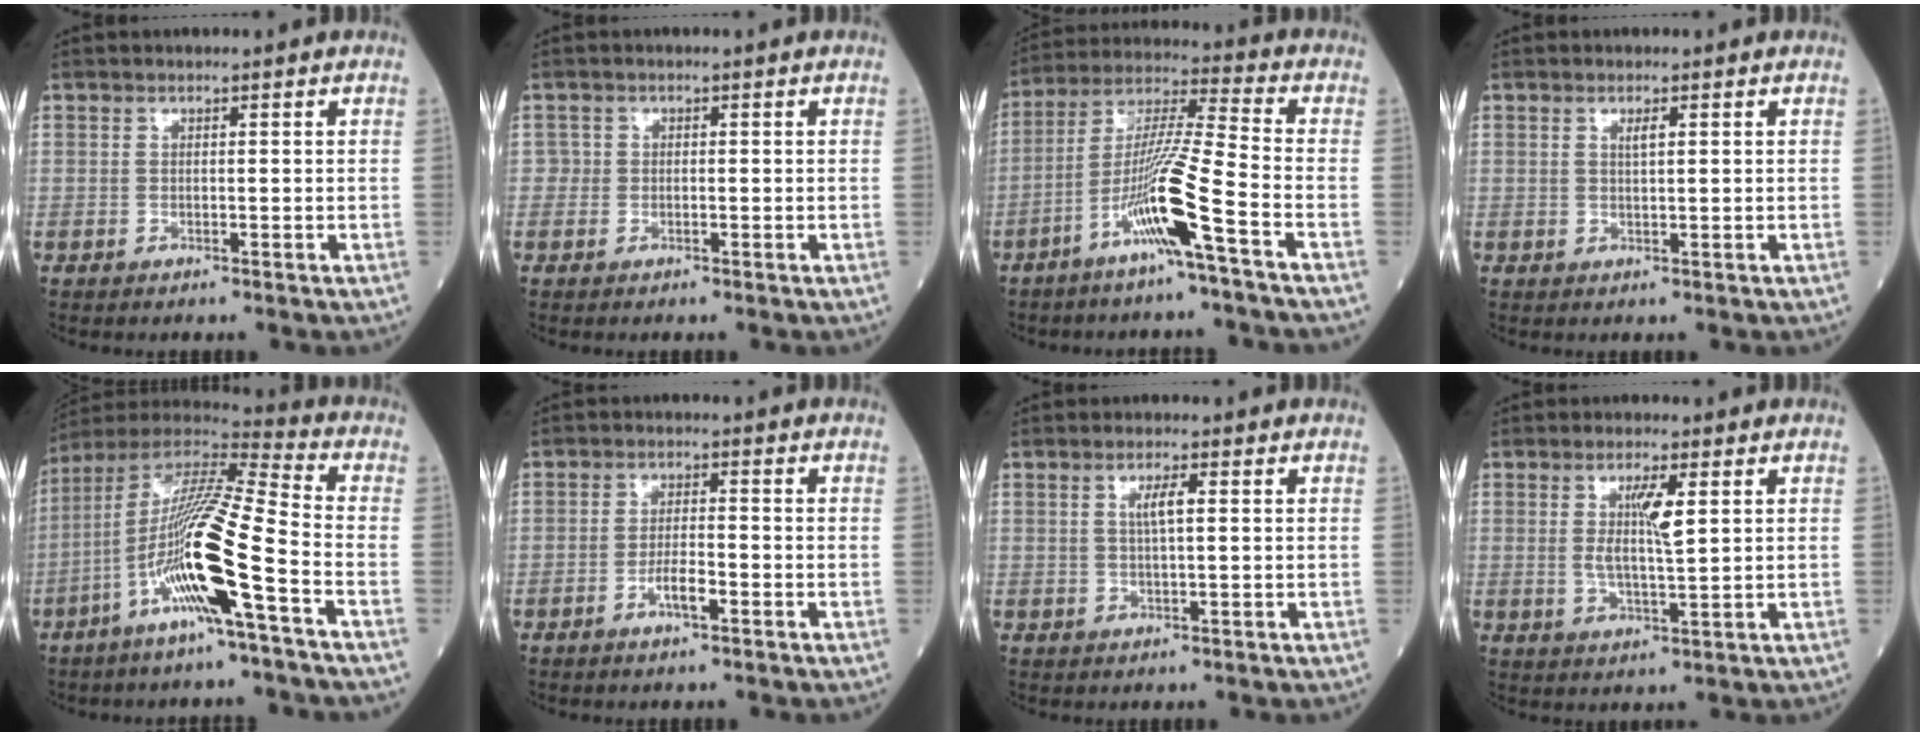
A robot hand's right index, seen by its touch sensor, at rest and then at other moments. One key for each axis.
{"total": 1.1, "fx": -0.3, "fy": 1.1, "fz": 0.0, "tx": 0.007, "ty": 0.007, "tz": -0.009}
{"total": 11.6, "fx": -5.4, "fy": -1.4, "fz": 10.2, "tx": -0.201, "ty": -0.002, "tz": -0.107}
{"total": 1.3, "fx": 0.5, "fy": 0.1, "fz": 1.1, "tx": -0.022, "ty": -0.001, "tz": 0.009}
{"total": 16.7, "fx": -6.0, "fy": 0.1, "fz": 15.6, "tx": -0.308, "ty": -0.002, "tz": -0.119}
{"total": 3.3, "fx": -1.6, "fy": 0.7, "fz": 2.8, "tx": -0.053, "ty": 0.002, "tz": -0.029}
{"total": 2.7, "fx": 0.7, "fy": 0.2, "fz": 2.6, "tx": -0.050, "ty": 0.000, "tz": 0.012}
{"total": 5.3, "fx": 1.4, "fy": 0.6, "fz": 5.1, "tx": -0.097, "ty": -0.004, "tz": 0.028}